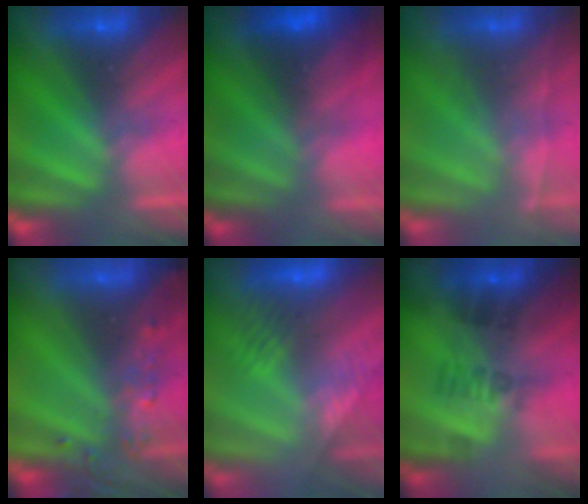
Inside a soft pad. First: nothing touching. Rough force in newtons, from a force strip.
{"total": 2.3}
{"total": 1.8}
{"total": 8.8}
{"total": 2.7}
{"total": 2.3}